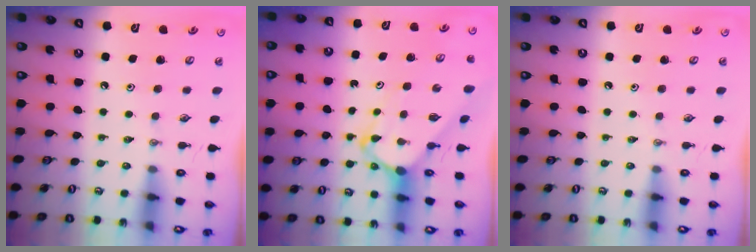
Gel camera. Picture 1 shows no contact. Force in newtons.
{"total": 4.4, "press": 4.3, "slide": 0.4}
{"total": 0.0}